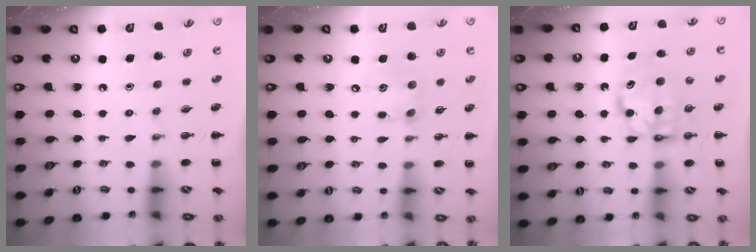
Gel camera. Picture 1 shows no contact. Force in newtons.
{"total": 7.6, "press": 7.5, "slide": 0.8}
{"total": 6.8, "press": 6.8, "slide": 0.6}